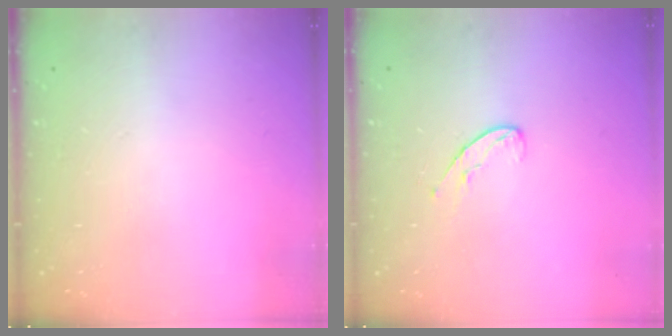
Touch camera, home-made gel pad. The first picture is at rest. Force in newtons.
{"total": 6.4, "press": 6.4, "slide": 0.6}